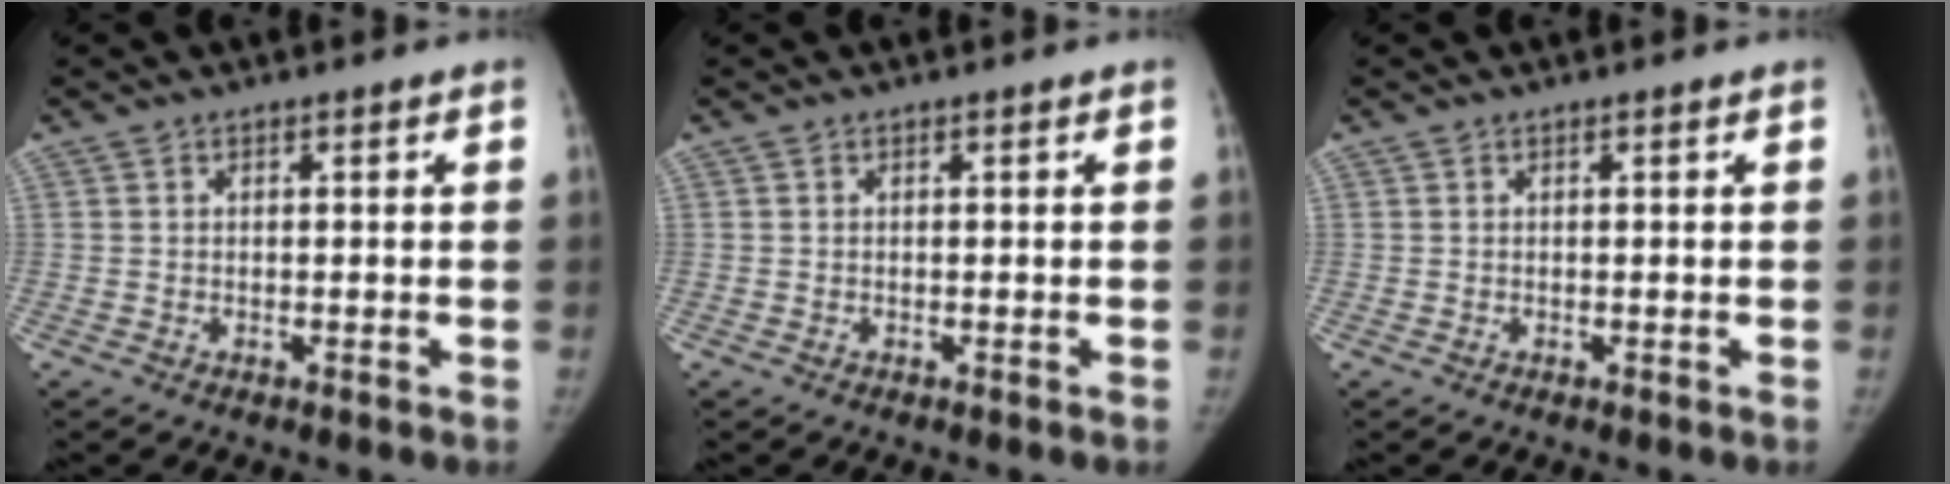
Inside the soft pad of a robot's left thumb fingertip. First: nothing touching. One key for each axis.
{"total": 0.0}
{"total": 0.0}